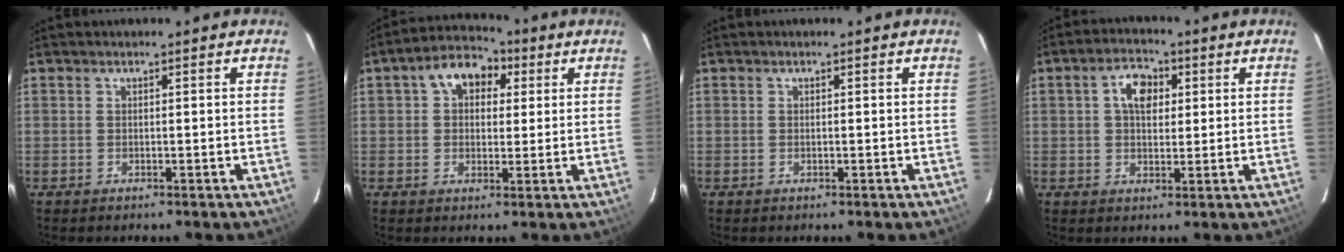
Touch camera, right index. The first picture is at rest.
{"total": 8.6, "force": [2.9, 6.2, 5.2], "torque": [-0.087, 0.031, 0.043]}
{"total": 0.0}
{"total": 5.9, "force": [1.6, 3.9, 4.1], "torque": [-0.070, 0.020, 0.029]}